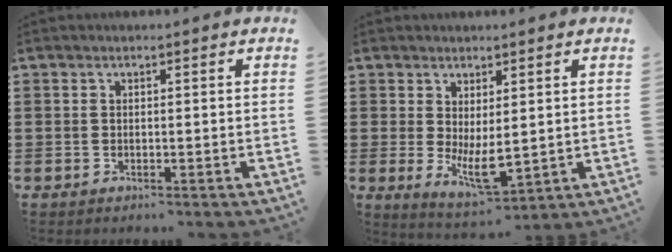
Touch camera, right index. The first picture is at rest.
{"total": 5.5, "force": [-0.1, 2.2, 5.0], "torque": [-0.093, -0.013, 0.001]}